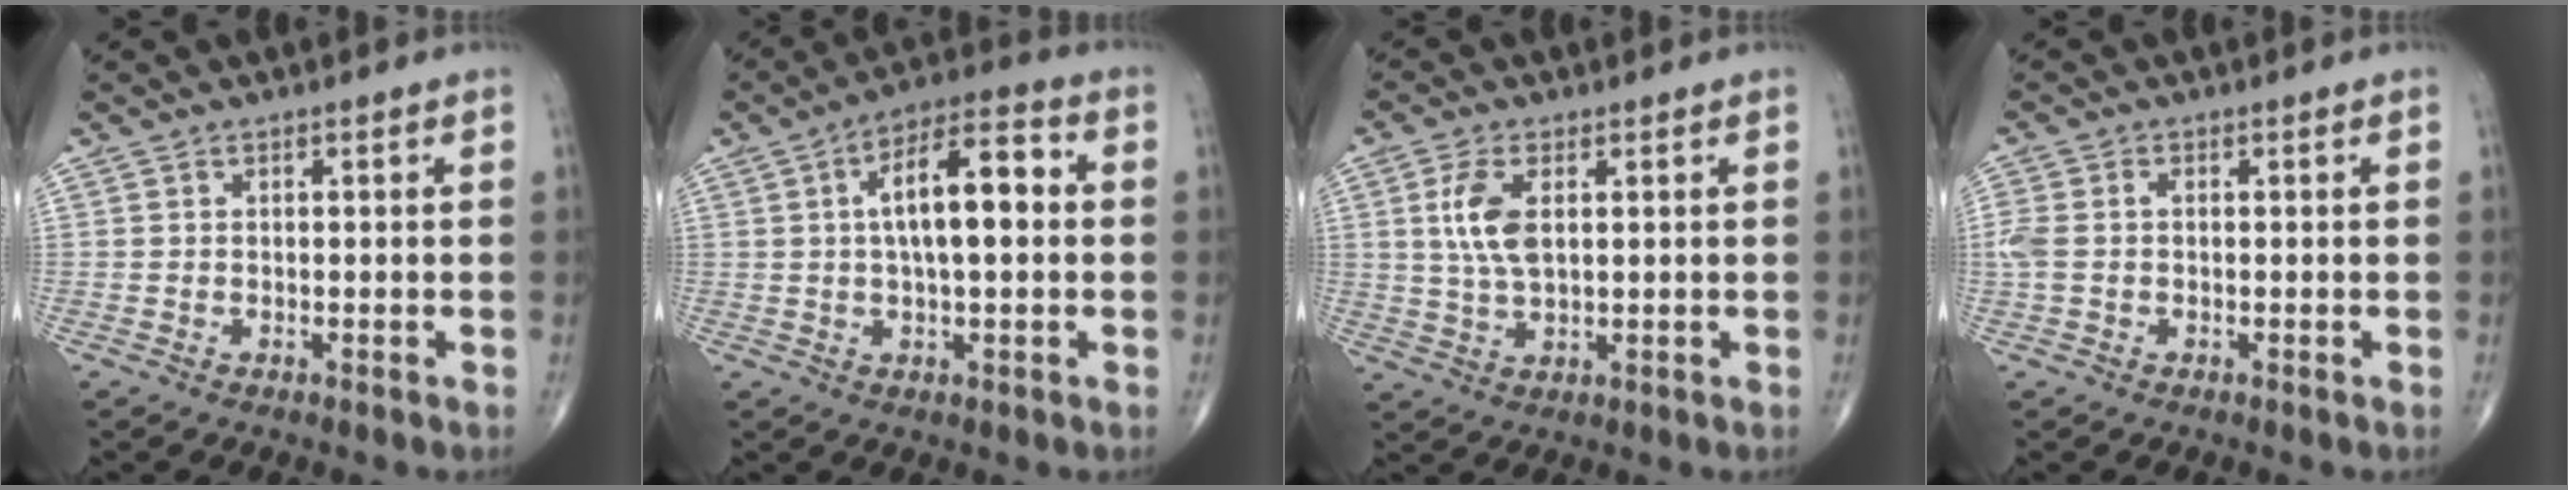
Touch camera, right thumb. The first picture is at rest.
{"total": 12.5, "force": [1.5, 4.7, 11.5], "torque": [-0.182, 0.026, 0.016]}
{"total": 6.9, "force": [1.6, 3.3, 5.8], "torque": [-0.126, -0.006, 0.034]}
{"total": 3.9, "force": [-0.1, 2.5, 3.0], "torque": [-0.093, 0.016, -0.002]}